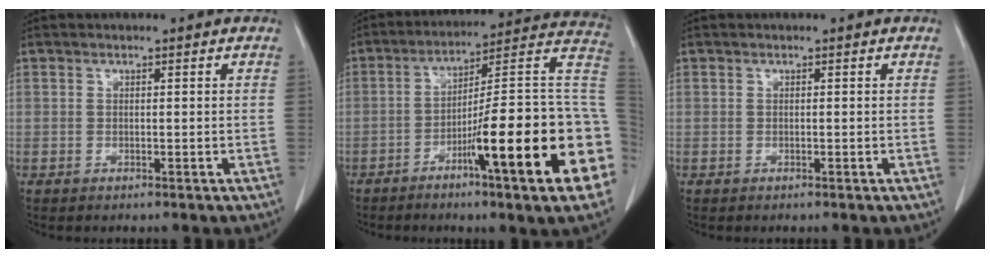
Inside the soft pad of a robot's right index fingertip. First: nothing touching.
{"total": 23.0, "force": [-7.3, 1.0, 21.7], "torque": [-0.225, 0.009, -0.111]}
{"total": 0.0}